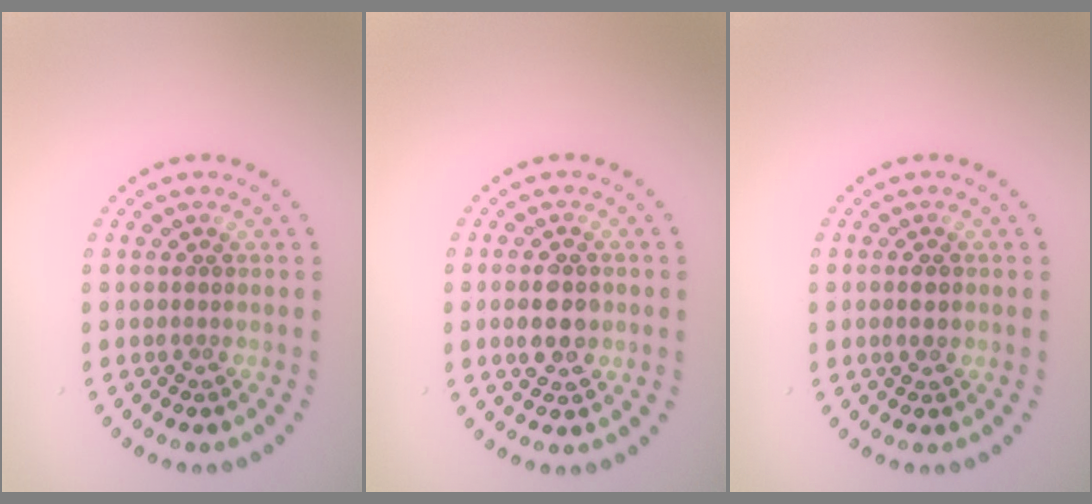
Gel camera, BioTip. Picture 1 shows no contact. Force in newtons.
{"total": 2.8, "press": 2.8, "slide": 0.1}
{"total": 1.7, "press": 1.7, "slide": 0.1}